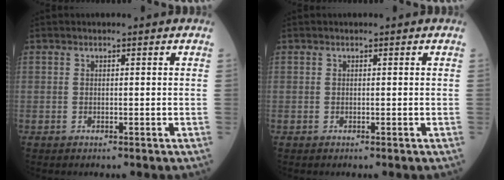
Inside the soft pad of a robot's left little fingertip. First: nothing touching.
{"total": 0.0}